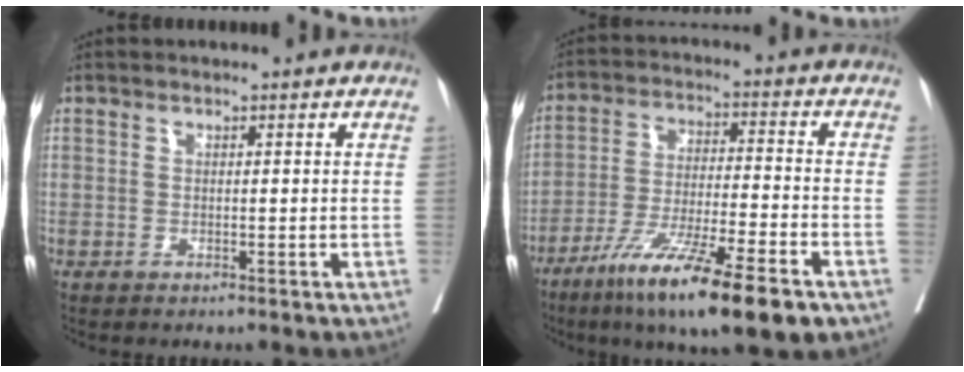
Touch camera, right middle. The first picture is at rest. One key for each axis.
{"total": 16.5, "fx": -10.3, "fy": 1.0, "fz": 12.9, "tx": -0.208, "ty": -0.045, "tz": -0.176}